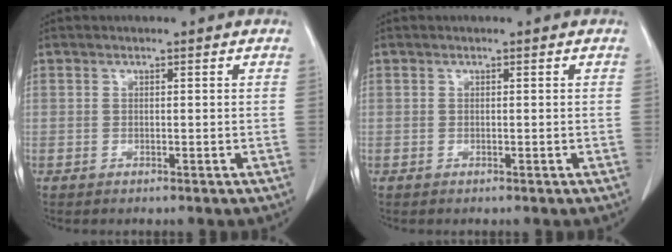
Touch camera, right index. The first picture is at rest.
{"total": 0.0}